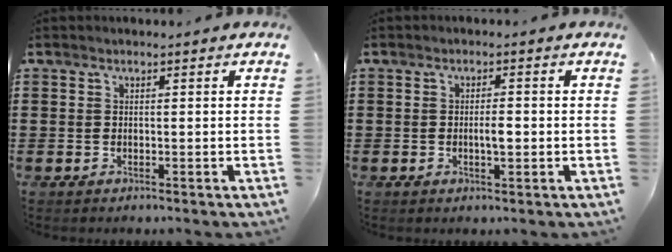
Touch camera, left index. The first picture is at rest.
{"total": 2.2, "force": [-0.3, 0.7, 2.1], "torque": [-0.041, 0.002, -0.007]}